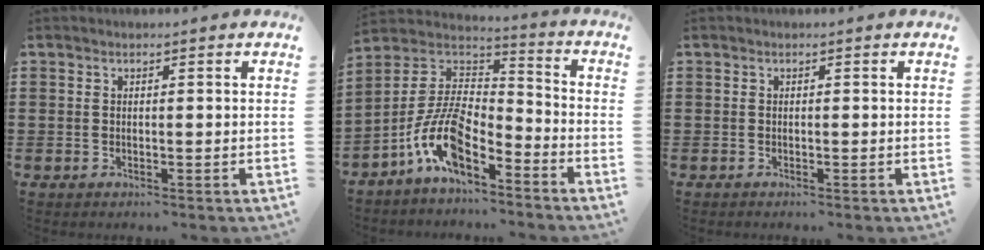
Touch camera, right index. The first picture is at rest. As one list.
[{"total": 11.0, "force": [-6.7, 4.4, 7.5], "torque": [-0.177, 0.001, -0.138]}, {"total": 0.0}]